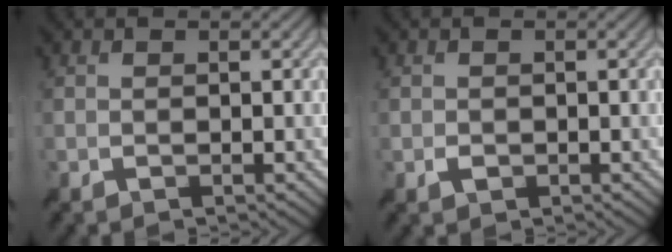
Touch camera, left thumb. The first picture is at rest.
{"total": 0.9, "force": [-0.2, 0.8, 0.3], "torque": [-0.007, -0.001, -0.003]}